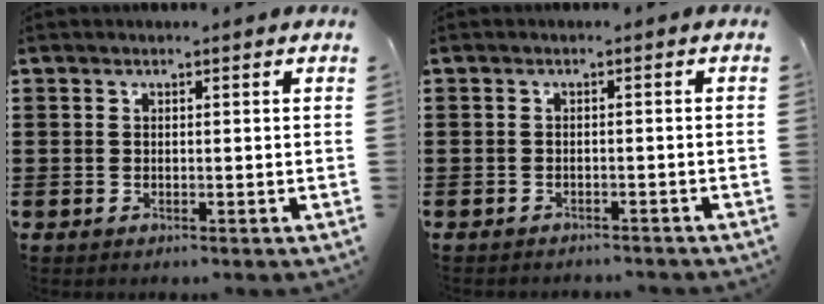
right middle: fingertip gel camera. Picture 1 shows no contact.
{"total": 1.0, "force": [-1.0, 0.1, 0.0], "torque": [-0.002, 0.000, -0.021]}